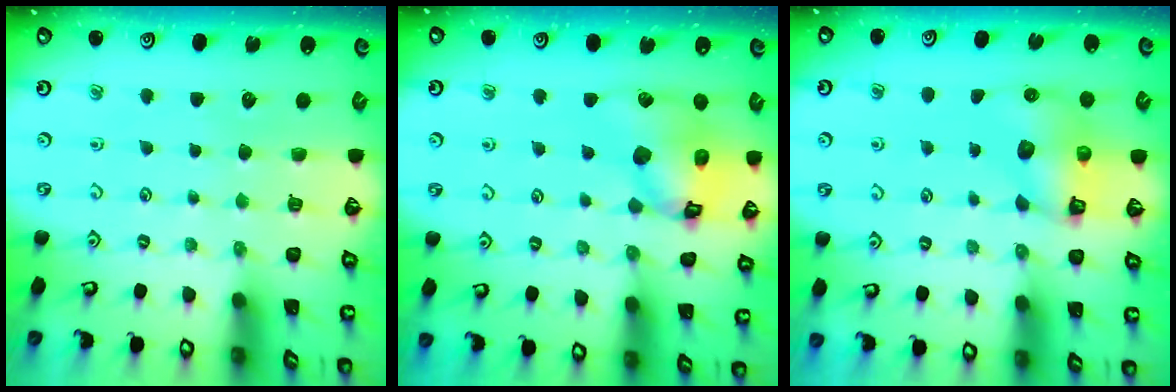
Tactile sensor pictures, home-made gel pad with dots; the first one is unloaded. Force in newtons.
{"total": 14.8, "press": 14.7, "slide": 1.7}
{"total": 8.1, "press": 8.1, "slide": 0.6}